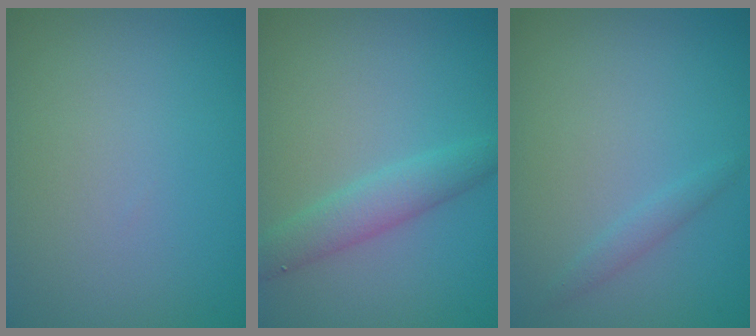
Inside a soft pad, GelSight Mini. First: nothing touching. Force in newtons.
{"total": 2.8, "press": 2.8, "slide": 0.2}
{"total": 1.6, "press": 1.6, "slide": 0.1}